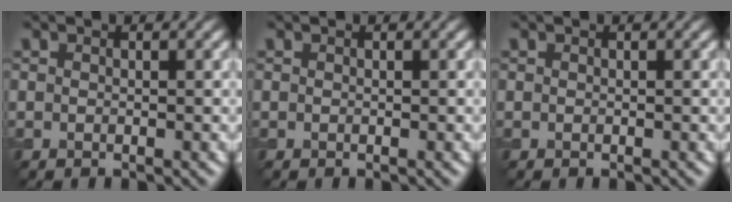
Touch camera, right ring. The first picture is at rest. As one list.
[{"total": 0.0}, {"total": 0.0}]